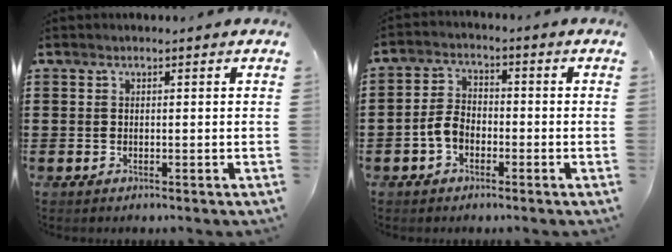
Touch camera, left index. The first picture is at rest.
{"total": 4.3, "force": [-2.0, 2.7, 2.6], "torque": [-0.069, 0.003, -0.045]}